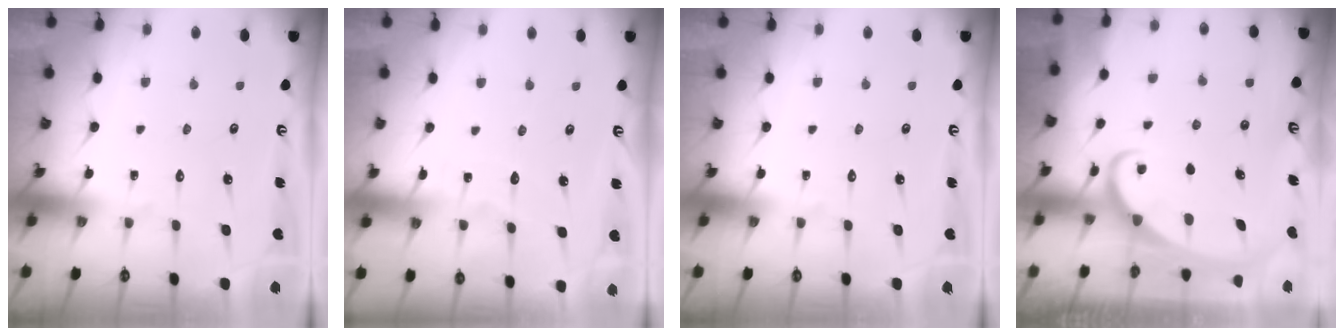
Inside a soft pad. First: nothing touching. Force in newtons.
{"total": 2.8, "press": 2.8, "slide": 0.1}
{"total": 0.0}
{"total": 2.4, "press": 2.4, "slide": 0.3}